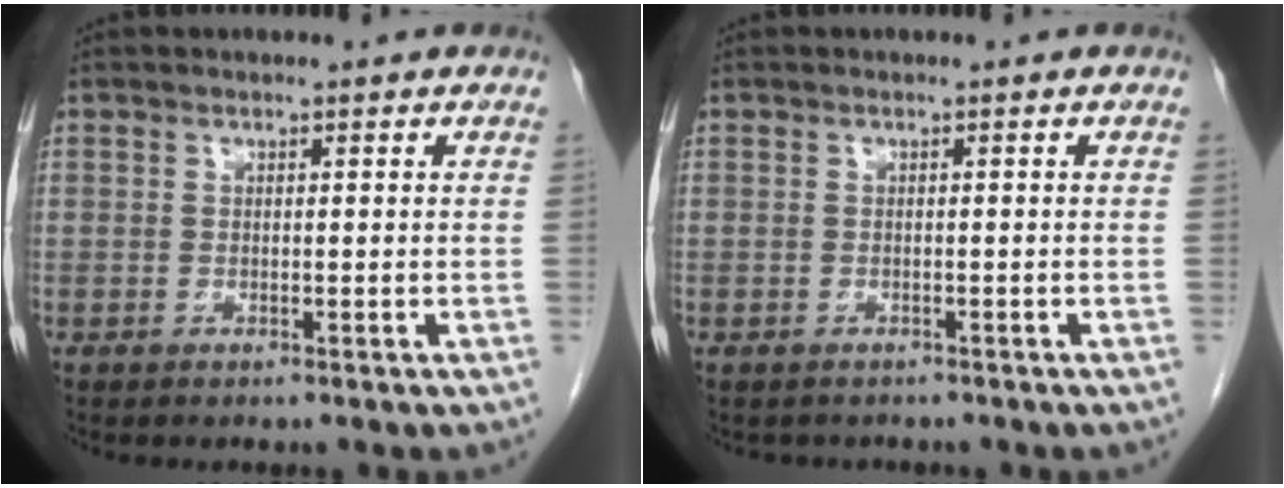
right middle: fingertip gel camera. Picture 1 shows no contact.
{"total": 1.5, "force": [-1.4, 0.7, 0.1], "torque": [-0.012, -0.003, -0.017]}